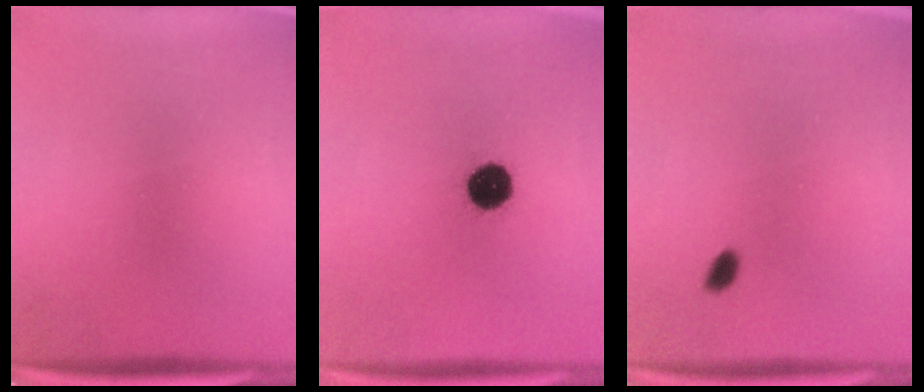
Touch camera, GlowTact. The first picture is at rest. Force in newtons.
{"total": 8.6}
{"total": 1.4}